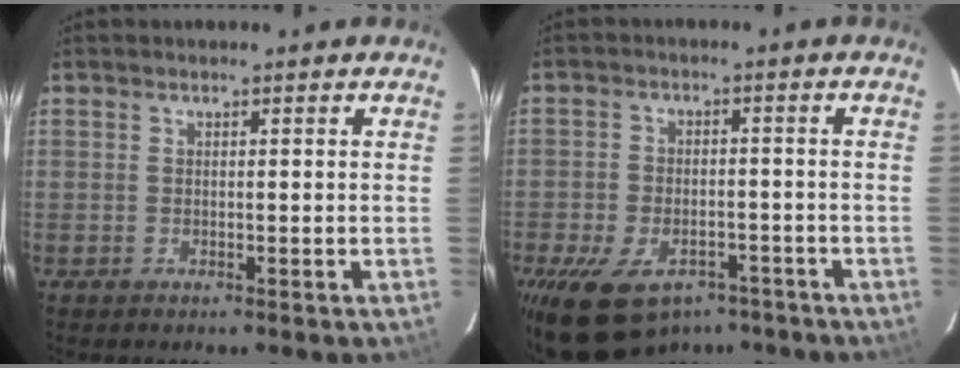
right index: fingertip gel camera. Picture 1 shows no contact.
{"total": 14.6, "force": [-9.8, 8.3, 6.9], "torque": [-0.163, -0.003, -0.143]}